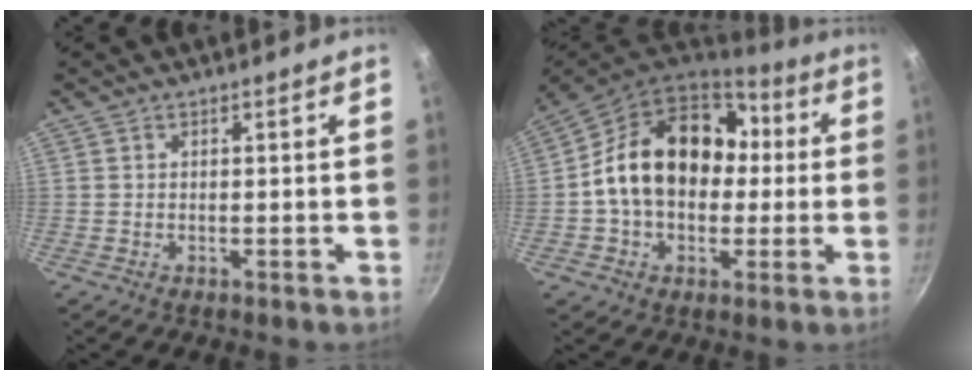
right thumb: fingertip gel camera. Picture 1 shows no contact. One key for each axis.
{"total": 20.4, "fx": 1.7, "fy": 15.2, "fz": 13.5, "tx": -0.194, "ty": 0.042, "tz": 0.021}